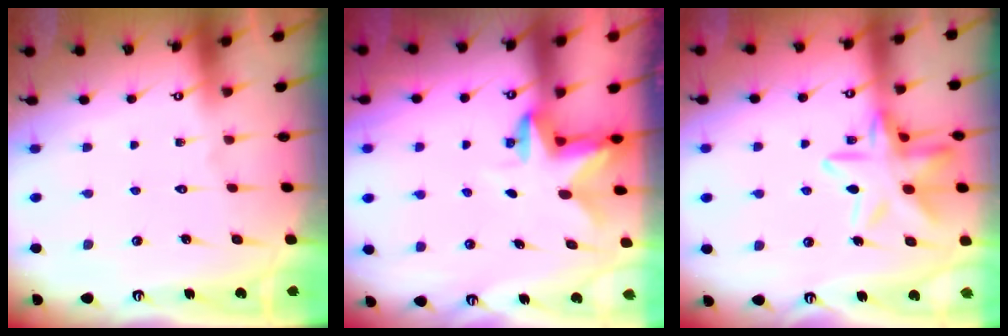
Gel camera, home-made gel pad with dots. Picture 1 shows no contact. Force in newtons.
{"total": 2.8, "press": 2.8, "slide": 0.5}
{"total": 16.0, "press": 15.9, "slide": 1.2}